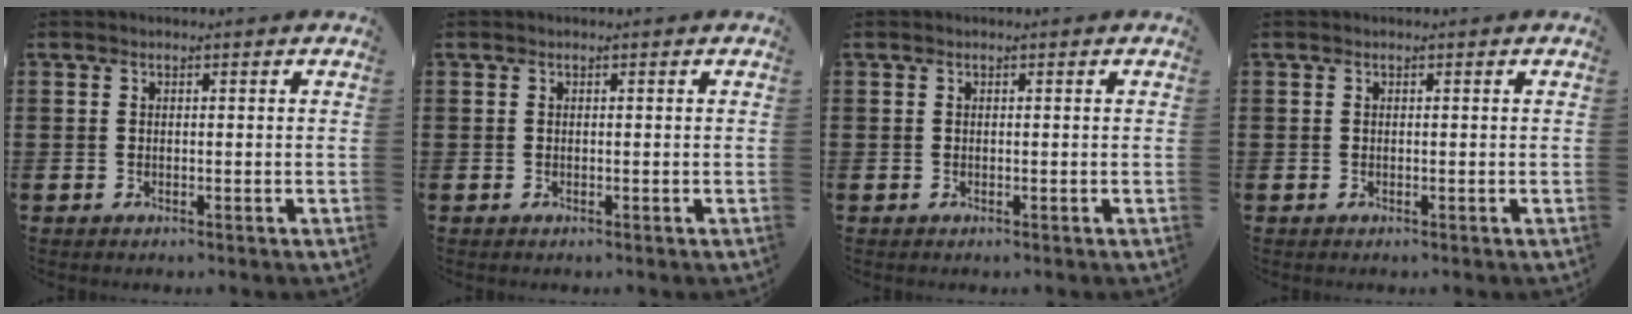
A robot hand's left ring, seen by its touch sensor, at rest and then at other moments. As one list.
[{"total": 0.0}, {"total": 0.0}, {"total": 0.0}]